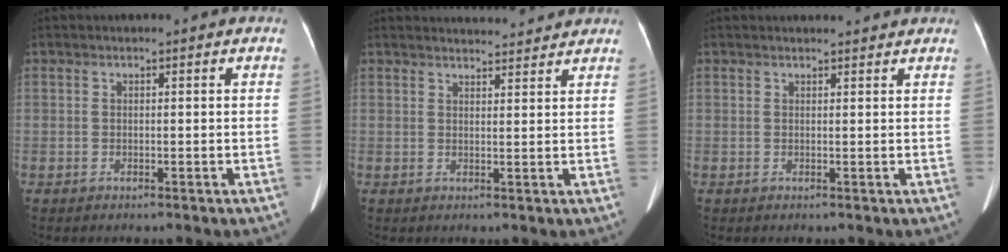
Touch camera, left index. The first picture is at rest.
{"total": 7.3, "force": [7.1, 0.8, 1.2], "torque": [-0.013, 0.017, 0.080]}
{"total": 4.1, "force": [4.0, 0.6, 0.9], "torque": [-0.012, 0.018, 0.044]}